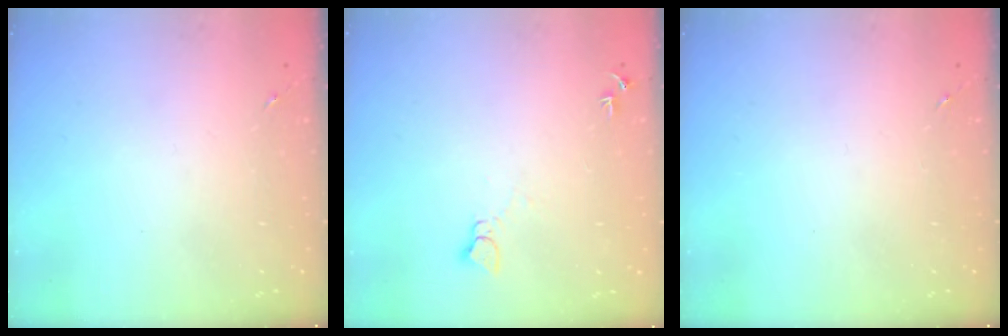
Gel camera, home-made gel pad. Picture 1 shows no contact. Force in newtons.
{"total": 4.6, "press": 4.6, "slide": 0.5}
{"total": 0.0}